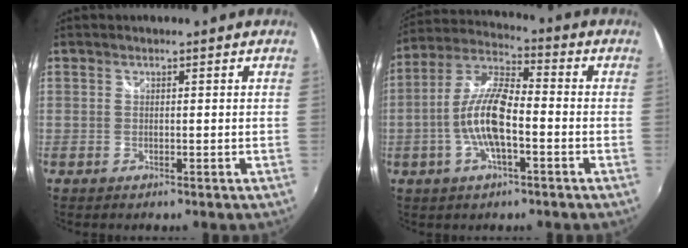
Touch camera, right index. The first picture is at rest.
{"total": 11.4, "force": [-3.0, 3.4, 10.5], "torque": [-0.221, 0.006, -0.059]}